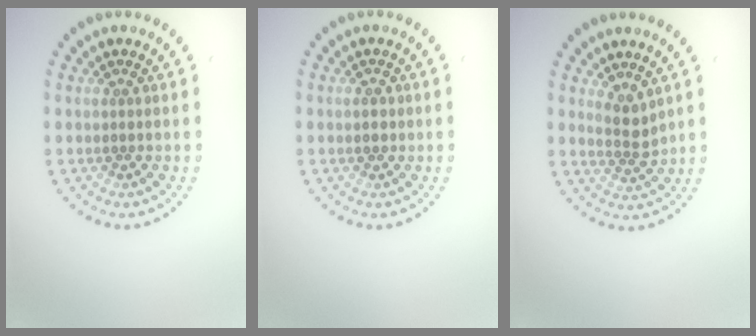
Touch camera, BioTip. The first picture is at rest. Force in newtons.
{"total": 1.4, "press": 1.4, "slide": 0.2}
{"total": 2.1, "press": 1.7, "slide": 1.2}